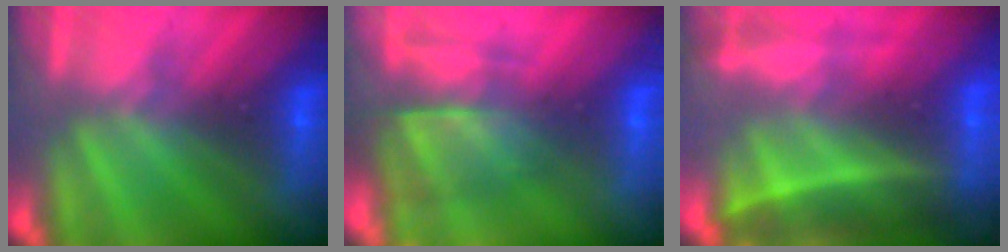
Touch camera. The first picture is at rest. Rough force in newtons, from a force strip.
{"total": 5.6}
{"total": 6.7}